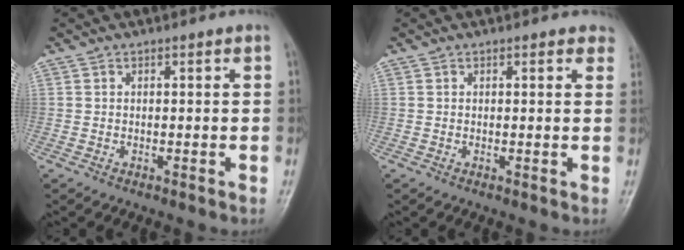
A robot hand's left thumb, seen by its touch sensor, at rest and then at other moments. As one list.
[{"total": 2.1, "force": [1.4, 1.0, 1.2], "torque": [0.004, 0.000, 0.008]}]